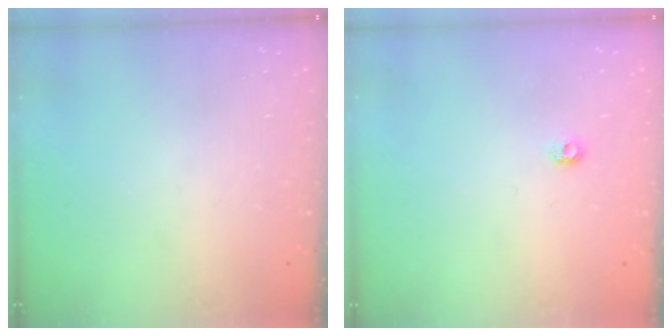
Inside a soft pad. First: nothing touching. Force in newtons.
{"total": 4.7, "press": 4.7, "slide": 0.8}